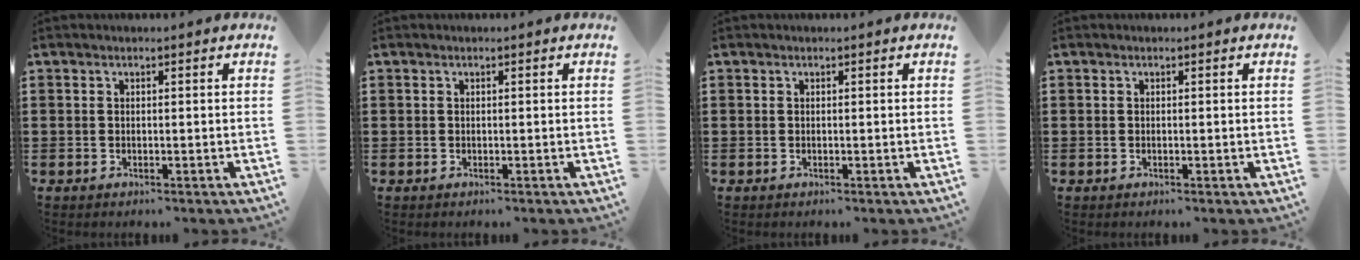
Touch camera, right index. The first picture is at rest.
{"total": 0.0}
{"total": 0.0}
{"total": 0.0}